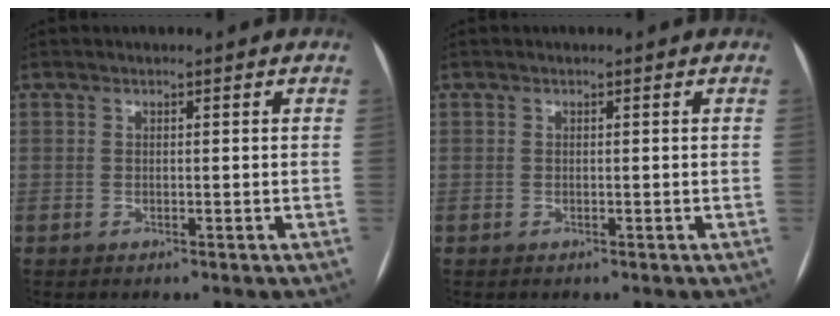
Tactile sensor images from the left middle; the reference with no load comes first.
{"total": 0.0}